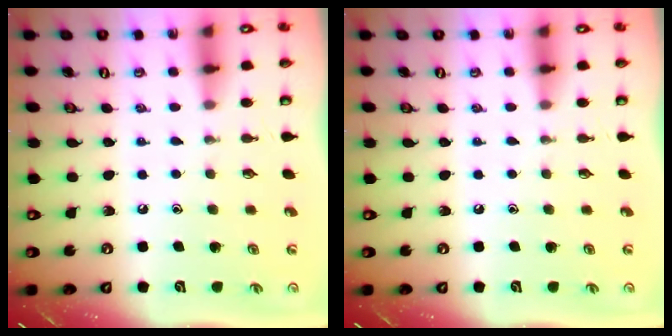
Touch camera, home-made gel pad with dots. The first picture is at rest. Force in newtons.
{"total": 0.0}